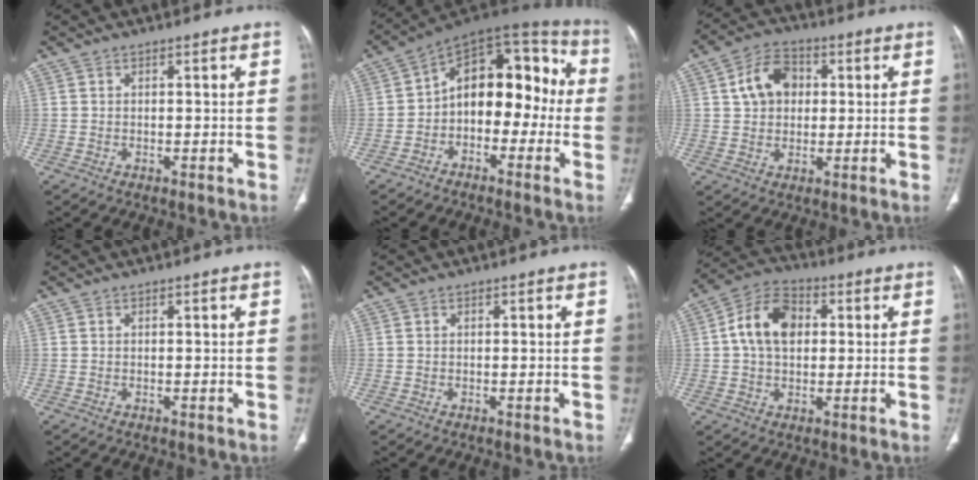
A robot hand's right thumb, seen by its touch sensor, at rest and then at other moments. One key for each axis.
{"total": 16.0, "fx": -1.7, "fy": 10.2, "fz": 12.2, "tx": -0.120, "ty": 0.057, "tz": -0.044}
{"total": 9.0, "fx": 1.9, "fy": 6.8, "fz": 5.6, "tx": -0.075, "ty": 0.010, "tz": 0.028}
{"total": 0.0}
{"total": 0.0}
{"total": 11.3, "fx": 1.8, "fy": 7.7, "fz": 8.1, "tx": -0.132, "ty": 0.019, "tz": 0.023}